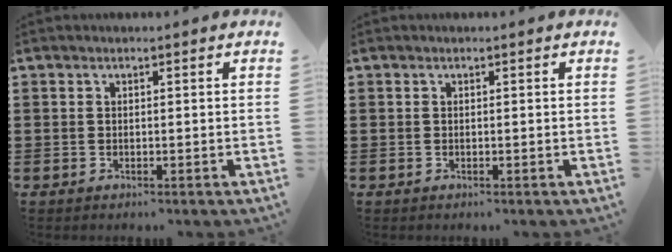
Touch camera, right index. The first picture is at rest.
{"total": 0.0}